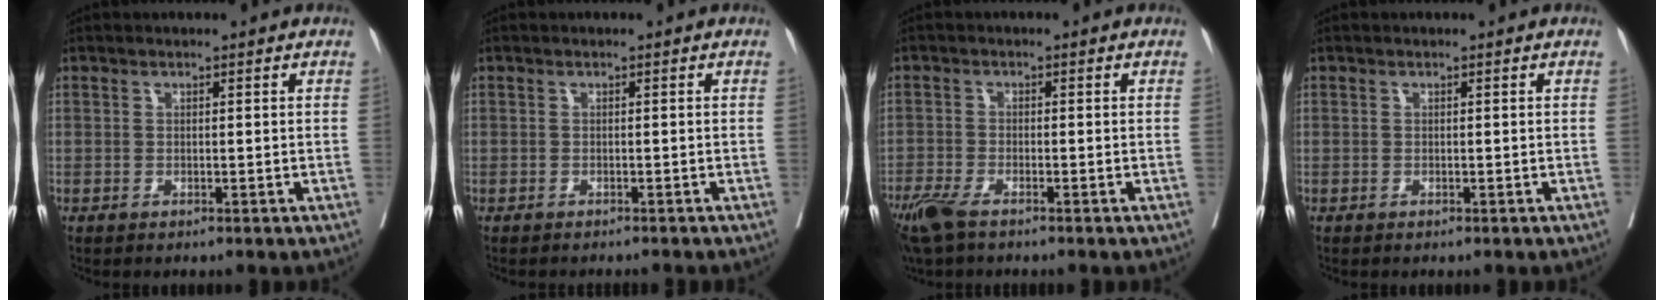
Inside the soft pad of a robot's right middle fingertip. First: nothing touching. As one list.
[{"total": 3.6, "force": [-3.5, 0.1, 1.0], "torque": [-0.010, -0.009, -0.043]}, {"total": 5.6, "force": [-4.1, 1.3, 3.6], "torque": [-0.075, -0.014, -0.079]}, {"total": 0.0}]